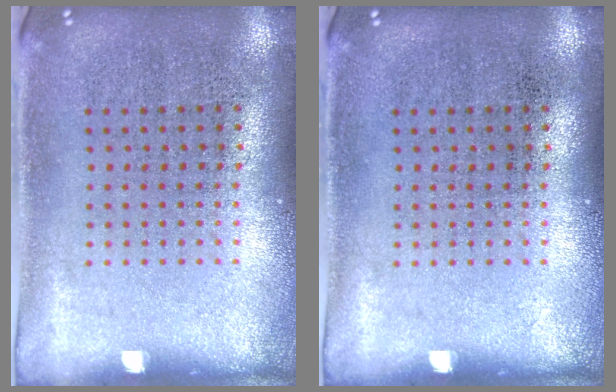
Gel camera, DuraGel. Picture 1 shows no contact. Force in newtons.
{"total": 0.0}